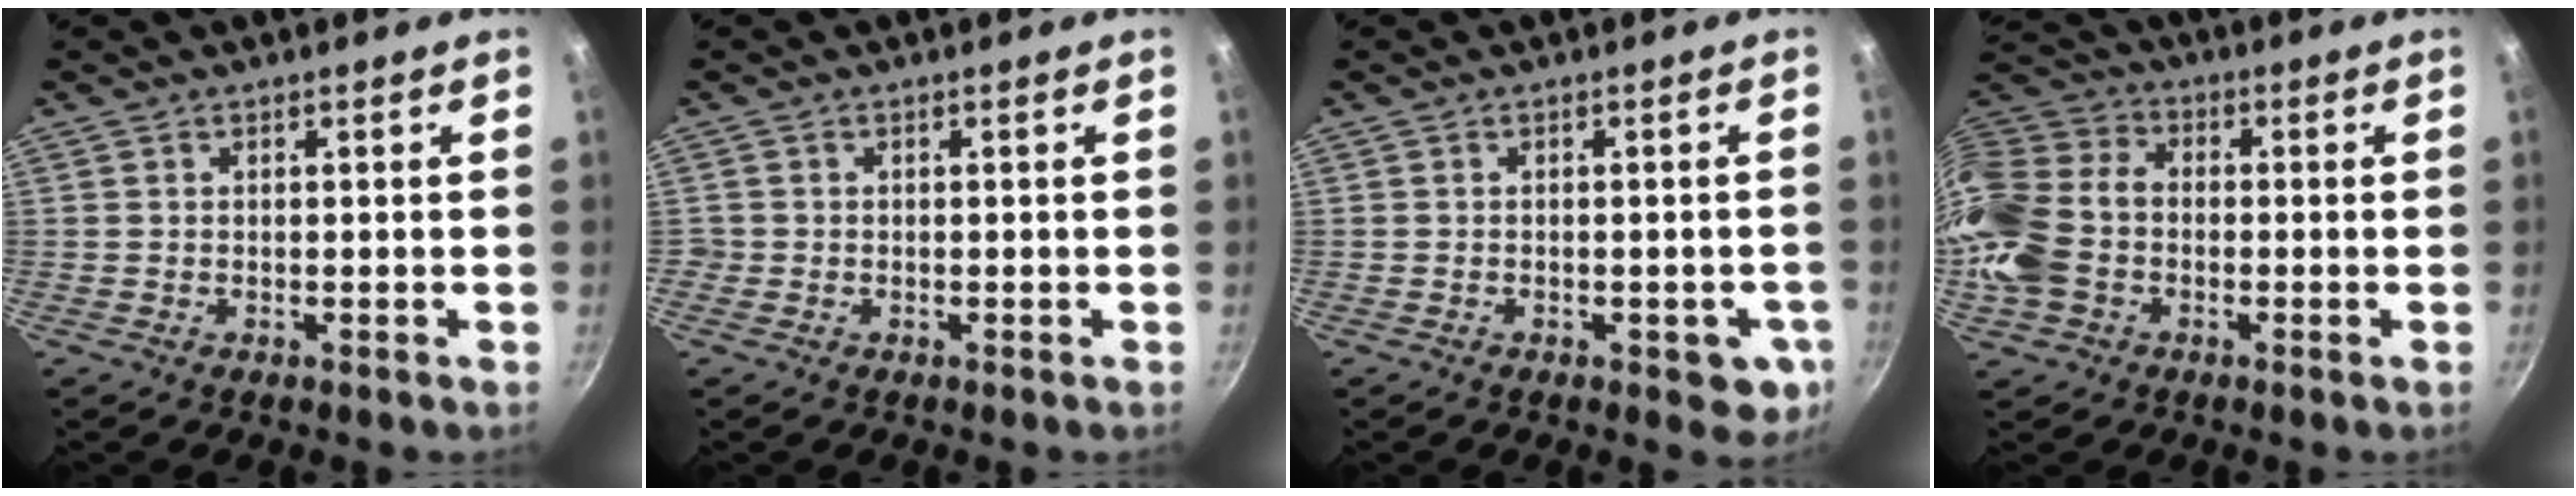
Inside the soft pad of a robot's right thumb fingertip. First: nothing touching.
{"total": 0.8, "force": [-0.3, 0.7, 0.1], "torque": [0.000, 0.001, -0.008]}
{"total": 5.8, "force": [-1.9, 2.9, 4.7], "torque": [-0.033, 0.004, -0.020]}
{"total": 16.8, "force": [-3.4, 12.8, 10.3], "torque": [-0.212, 0.037, -0.081]}